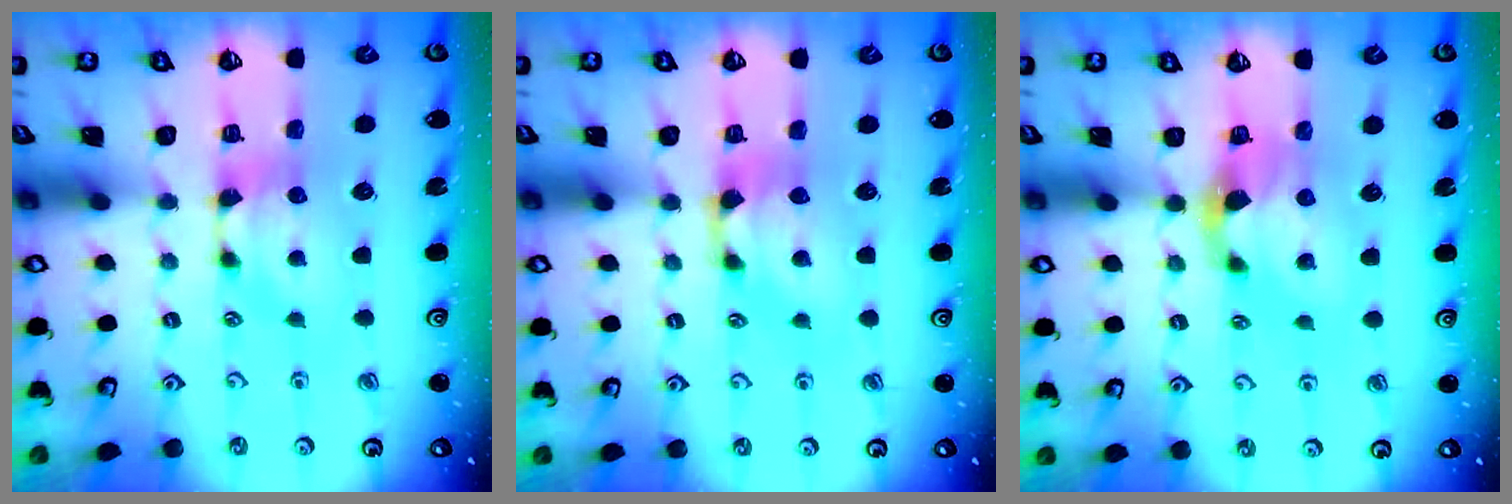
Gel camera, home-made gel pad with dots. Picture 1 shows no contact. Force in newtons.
{"total": 1.3, "press": 0.5, "slide": 1.2}
{"total": 1.9, "press": 1.3, "slide": 1.4}